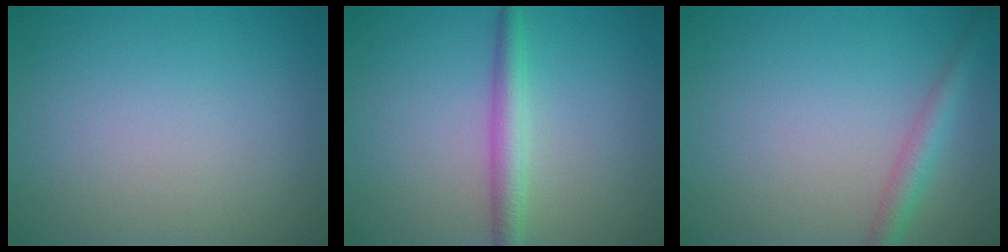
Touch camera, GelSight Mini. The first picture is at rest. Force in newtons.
{"total": 2.8, "press": 2.8, "slide": 0.0}
{"total": 2.4, "press": 2.4, "slide": 0.1}